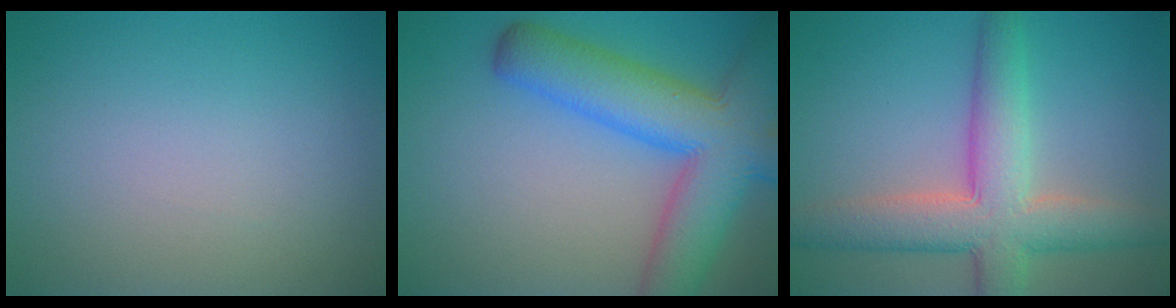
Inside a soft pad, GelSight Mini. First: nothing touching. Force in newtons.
{"total": 9.8, "press": 9.8, "slide": 0.6}
{"total": 7.4, "press": 7.4, "slide": 0.4}